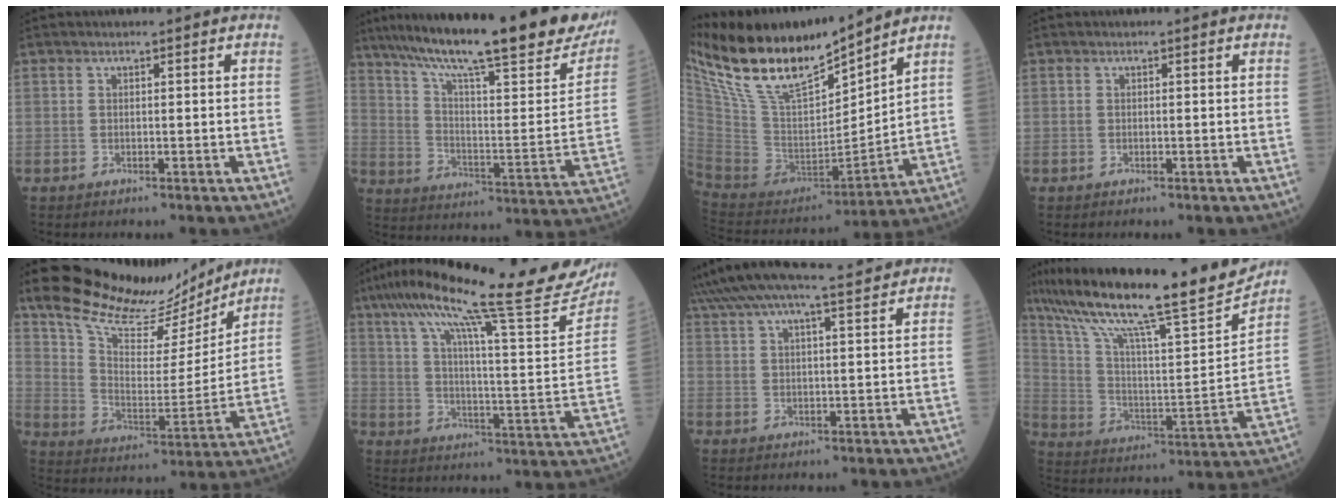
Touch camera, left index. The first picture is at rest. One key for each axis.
{"total": 31.3, "fx": 25.1, "fy": 3.9, "fz": 18.3, "tx": -0.291, "ty": -0.044, "tz": 0.339}
{"total": 20.0, "fx": 16.1, "fy": 3.8, "fz": 11.2, "tx": -0.221, "ty": 0.007, "tz": 0.310}
{"total": 0.0}
{"total": 17.7, "fx": 16.2, "fy": 3.4, "fz": 6.3, "tx": -0.118, "ty": -0.018, "tz": 0.259}
{"total": 30.0, "fx": 24.8, "fy": 2.3, "fz": 16.8, "tx": -0.274, "ty": -0.023, "tz": 0.330}
{"total": 15.2, "fx": 13.7, "fy": 0.2, "fz": 6.6, "tx": -0.127, "ty": 0.025, "tz": 0.208}
{"total": 24.9, "fx": 20.3, "fy": 1.6, "fz": 14.2, "tx": -0.256, "ty": -0.004, "tz": 0.319}